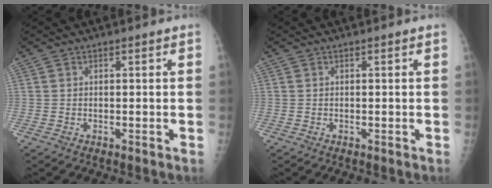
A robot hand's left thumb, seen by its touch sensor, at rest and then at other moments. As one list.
[{"total": 0.0}]